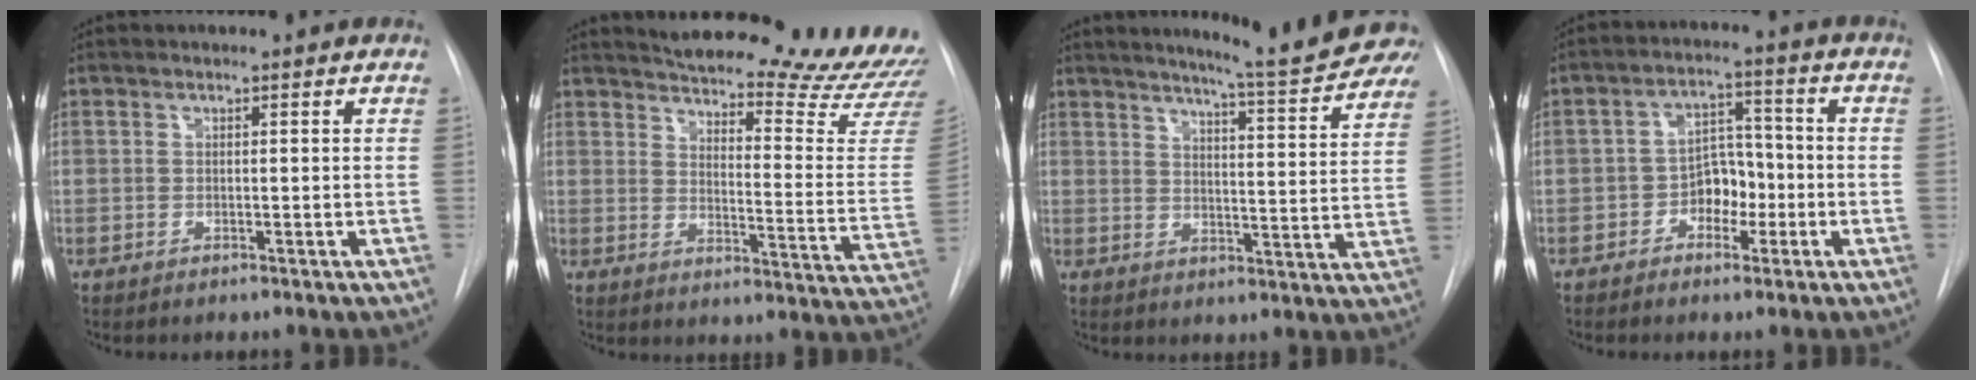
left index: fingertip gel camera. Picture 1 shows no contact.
{"total": 28.2, "force": [26.1, 3.0, 10.2], "torque": [-0.141, -0.143, 0.306]}
{"total": 15.8, "force": [14.6, 0.0, 6.2], "torque": [-0.089, -0.051, 0.175]}
{"total": 5.7, "force": [-2.1, 3.7, 3.8], "torque": [-0.058, 0.021, -0.038]}